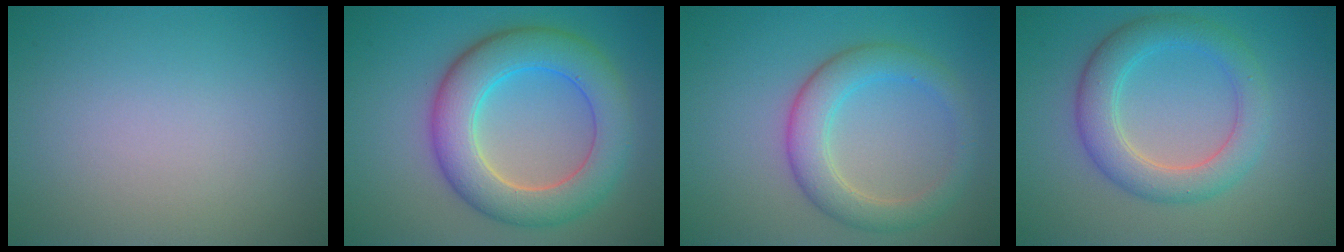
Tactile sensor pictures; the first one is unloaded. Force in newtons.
{"total": 7.8, "press": 7.8, "slide": 0.3}
{"total": 4.3, "press": 4.3, "slide": 0.1}
{"total": 4.7, "press": 4.7, "slide": 0.2}